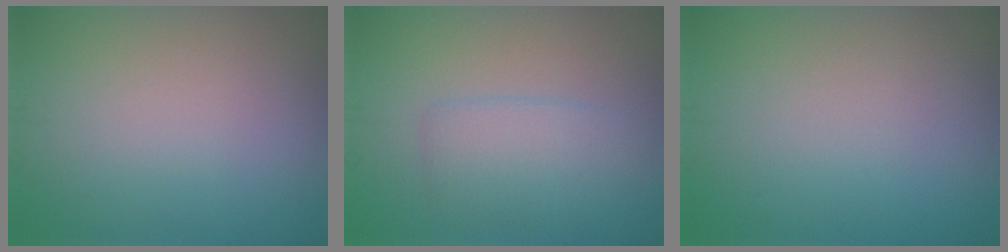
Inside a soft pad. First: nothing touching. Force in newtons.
{"total": 3.0, "press": 3.0, "slide": 0.1}
{"total": 0.0}